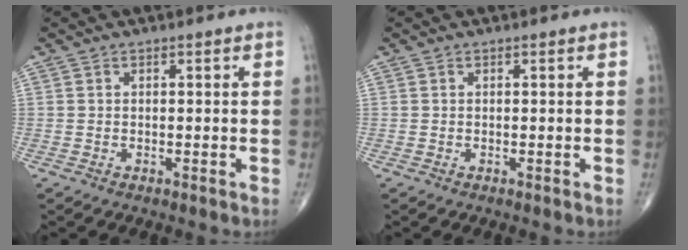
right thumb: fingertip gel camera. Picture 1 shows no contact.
{"total": 0.0}